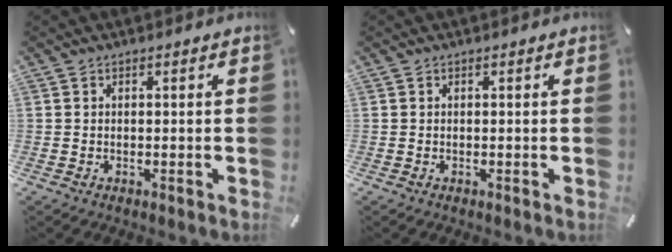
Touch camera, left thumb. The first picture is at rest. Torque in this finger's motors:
{"motor_torque": [0.00, -0.01, 0.00, 0.00, 0.00]}